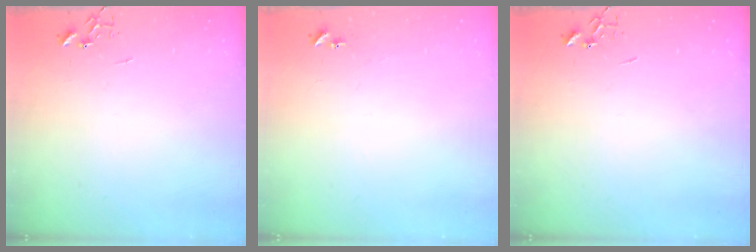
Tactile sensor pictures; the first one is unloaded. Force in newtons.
{"total": 4.3, "press": 4.2, "slide": 0.6}
{"total": 0.0}